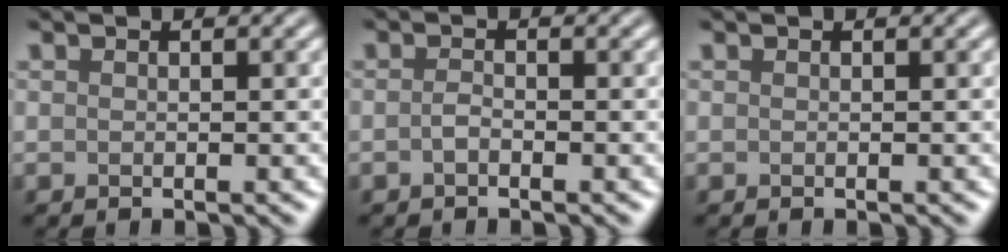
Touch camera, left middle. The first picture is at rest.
{"total": 0.9, "force": [-0.5, 0.4, 0.7], "torque": [-0.017, 0.002, -0.011]}
{"total": 0.0}